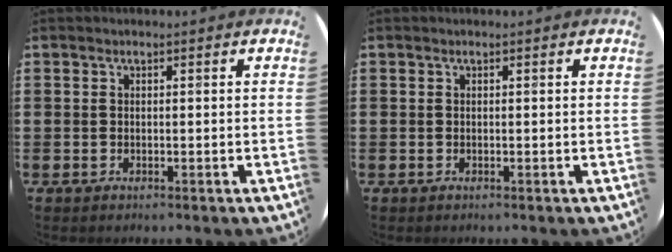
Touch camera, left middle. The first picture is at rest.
{"total": 0.0}